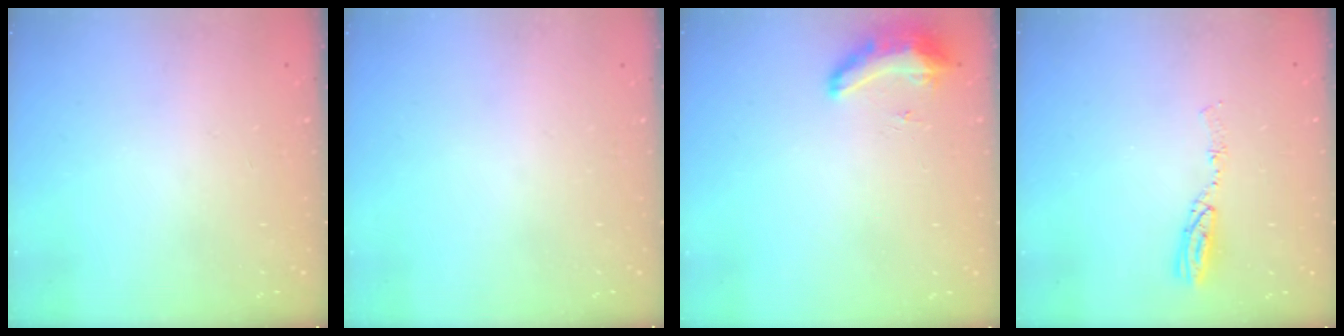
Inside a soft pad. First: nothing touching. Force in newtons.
{"total": 0.0}
{"total": 8.3, "press": 8.2, "slide": 1.6}
{"total": 4.9, "press": 4.9, "slide": 0.5}